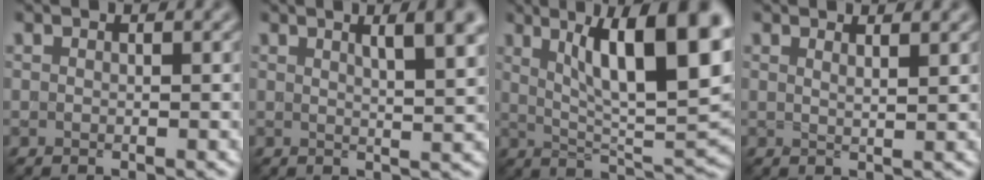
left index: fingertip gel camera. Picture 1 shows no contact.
{"total": 5.7, "force": [2.7, 1.8, 4.7], "torque": [-0.033, 0.019, 0.022]}
{"total": 13.4, "force": [5.0, 4.0, 11.7], "torque": [-0.159, -0.001, 0.081]}
{"total": 1.6, "force": [1.2, 0.3, 0.9], "torque": [-0.006, 0.001, 0.014]}